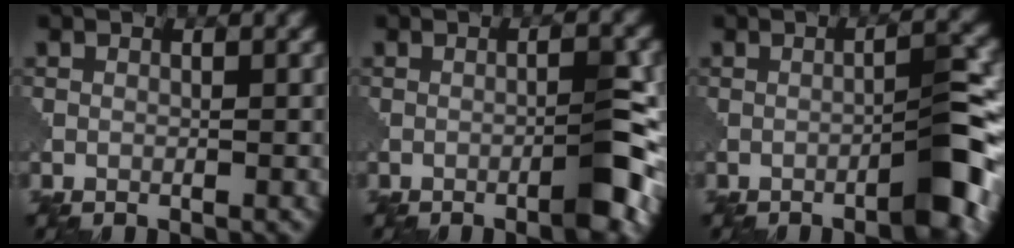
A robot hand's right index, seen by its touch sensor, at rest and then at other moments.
{"total": 3.7, "force": [-1.7, 0.4, 3.3], "torque": [-0.047, 0.010, -0.028]}
{"total": 4.8, "force": [-2.4, 0.6, 4.1], "torque": [-0.051, 0.016, -0.037]}